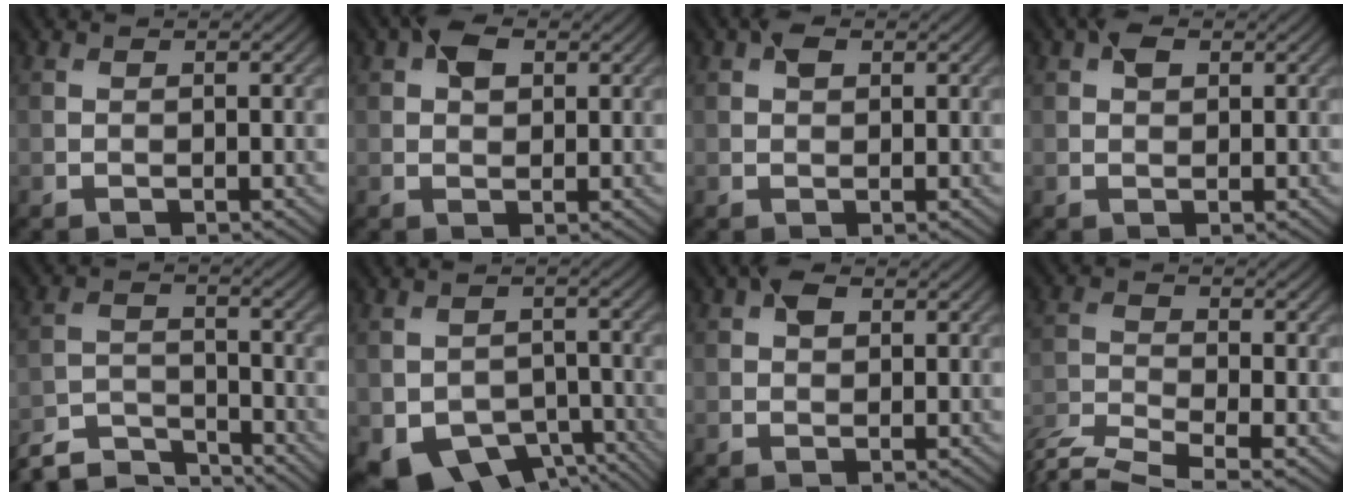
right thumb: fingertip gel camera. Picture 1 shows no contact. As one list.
[{"total": 3.3, "force": [1.3, 2.0, 2.2], "torque": [-0.039, 0.008, 0.018]}, {"total": 1.7, "force": [0.8, 1.1, 1.1], "torque": [-0.019, 0.006, 0.012]}, {"total": 2.1, "force": [1.0, 1.3, 1.3], "torque": [-0.023, 0.006, 0.013]}, {"total": 7.0, "force": [-6.5, 1.6, 2.0], "torque": [-0.044, -0.011, -0.128]}, {"total": 8.7, "force": [-4.6, 5.8, 4.4], "torque": [-0.084, -0.038, -0.065]}, {"total": 2.2, "force": [0.9, 1.4, 1.4], "torque": [-0.025, 0.007, 0.012]}, {"total": 6.5, "force": [-5.3, 1.4, 3.4], "torque": [-0.079, -0.020, -0.107]}]